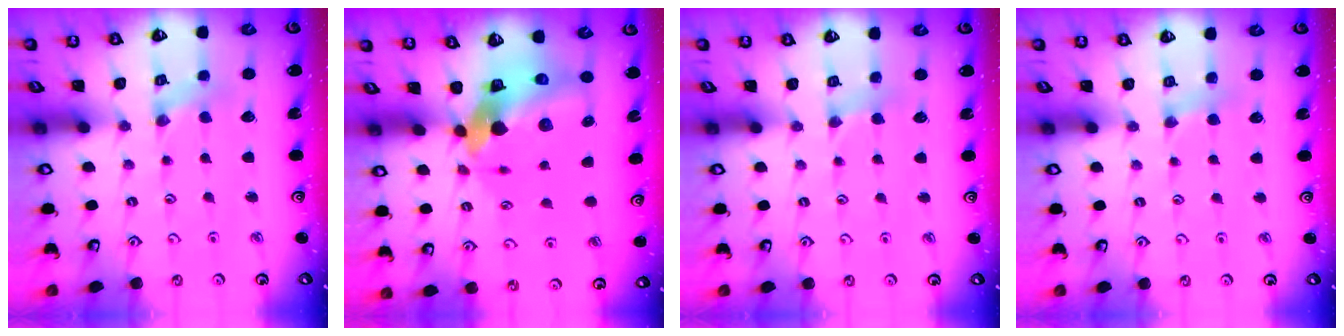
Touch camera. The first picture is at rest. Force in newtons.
{"total": 14.0, "press": 13.8, "slide": 2.1}
{"total": 3.0, "press": 2.9, "slide": 0.5}
{"total": 3.4, "press": 3.4, "slide": 0.5}